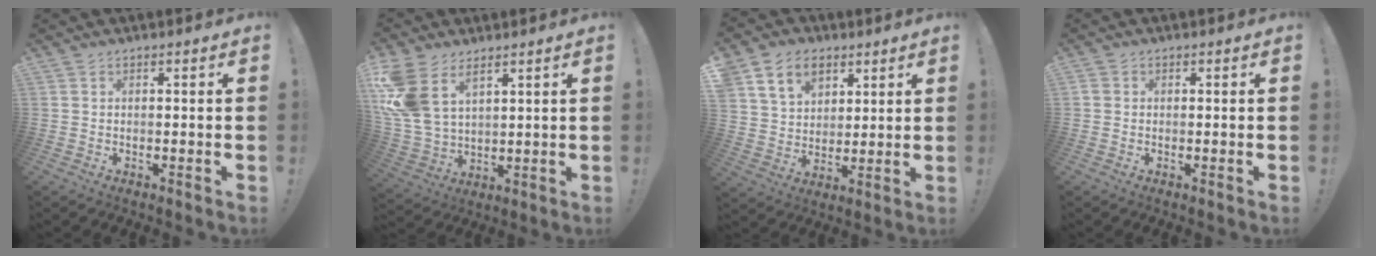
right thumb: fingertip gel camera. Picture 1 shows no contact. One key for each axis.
{"total": 13.8, "fx": 6.9, "fy": 8.8, "fz": 8.1, "tx": -0.184, "ty": -0.035, "tz": 0.133}
{"total": 12.2, "fx": 6.5, "fy": 9.2, "fz": 4.7, "tx": -0.077, "ty": -0.028, "tz": 0.129}
{"total": 1.0, "fx": -0.1, "fy": 1.0, "fz": 0.3, "tx": -0.008, "ty": 0.004, "tz": 0.000}